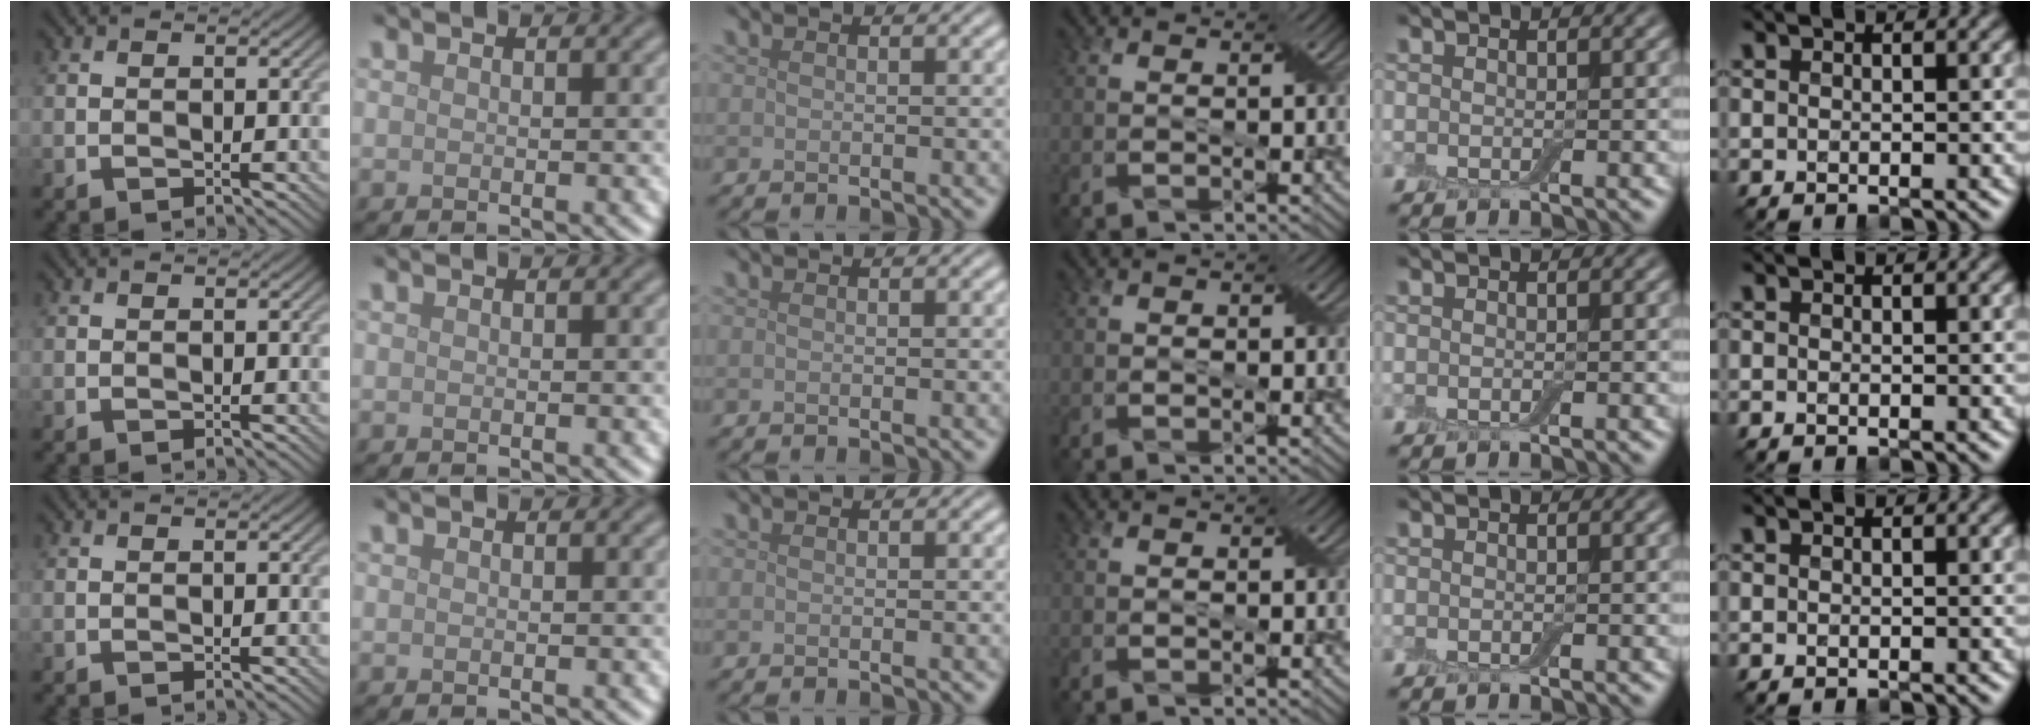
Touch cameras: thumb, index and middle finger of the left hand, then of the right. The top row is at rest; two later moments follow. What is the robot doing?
{"motion": "pour", "object": "bowl"}